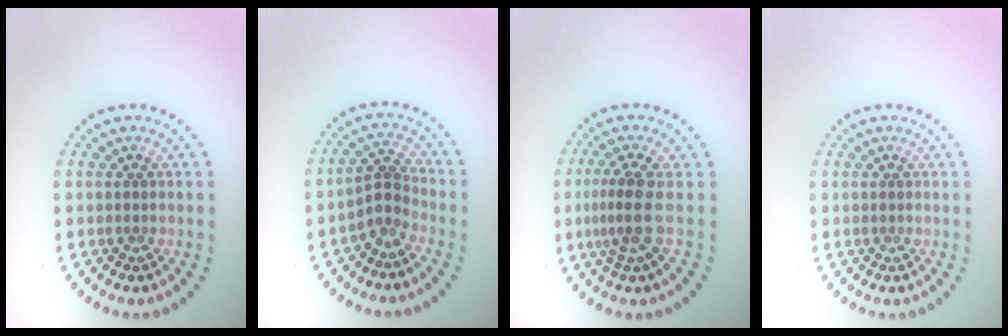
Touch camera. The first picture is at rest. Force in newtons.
{"total": 2.2, "press": 1.5, "slide": 1.6}
{"total": 2.8, "press": 2.0, "slide": 2.0}
{"total": 0.0}